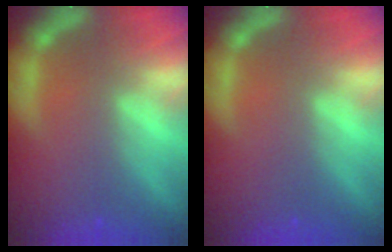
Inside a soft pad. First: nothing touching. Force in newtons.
{"total": 0.0}